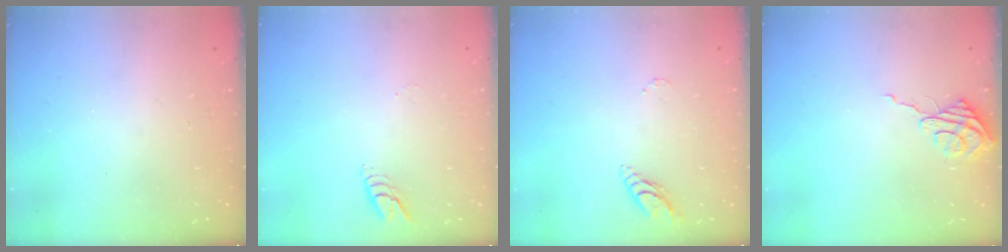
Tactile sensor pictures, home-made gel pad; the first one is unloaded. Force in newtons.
{"total": 3.9, "press": 3.9, "slide": 0.3}
{"total": 6.0, "press": 6.0, "slide": 0.6}
{"total": 5.5, "press": 5.5, "slide": 0.3}